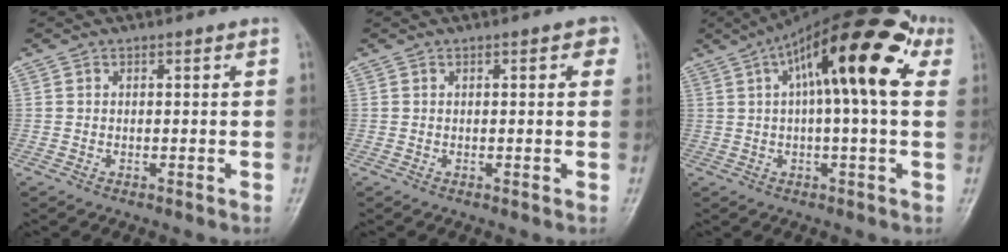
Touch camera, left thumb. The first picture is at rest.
{"total": 2.2, "force": [0.8, 1.0, 1.8], "torque": [-0.014, 0.002, 0.004]}
{"total": 19.2, "force": [5.9, 5.8, 17.3], "torque": [-0.258, 0.039, 0.080]}